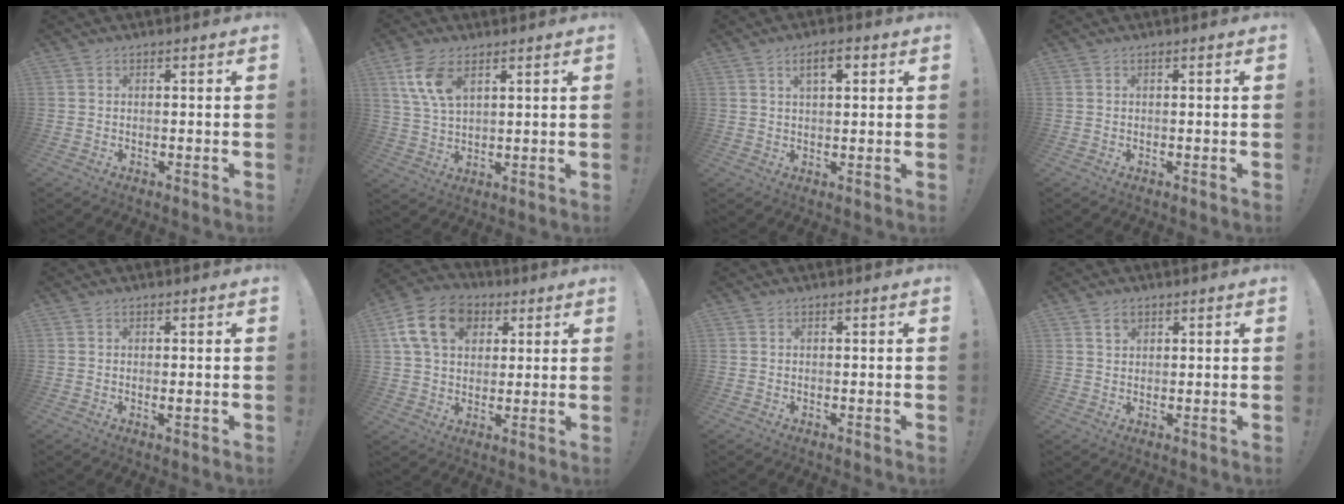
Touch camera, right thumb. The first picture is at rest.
{"total": 9.5, "force": [4.7, 4.9, 6.6], "torque": [-0.129, -0.015, 0.087]}
{"total": 4.9, "force": [2.2, 1.8, 4.0], "torque": [-0.060, -0.002, 0.033]}
{"total": 0.0}
{"total": 1.0, "force": [0.0, 0.0, 1.0], "torque": [-0.010, -0.005, -0.003]}
{"total": 16.2, "force": [5.6, 12.1, 9.2], "torque": [-0.150, -0.011, 0.111]}
{"total": 0.0}
{"total": 2.6, "force": [1.5, 1.8, 1.1], "torque": [-0.004, -0.004, 0.024]}